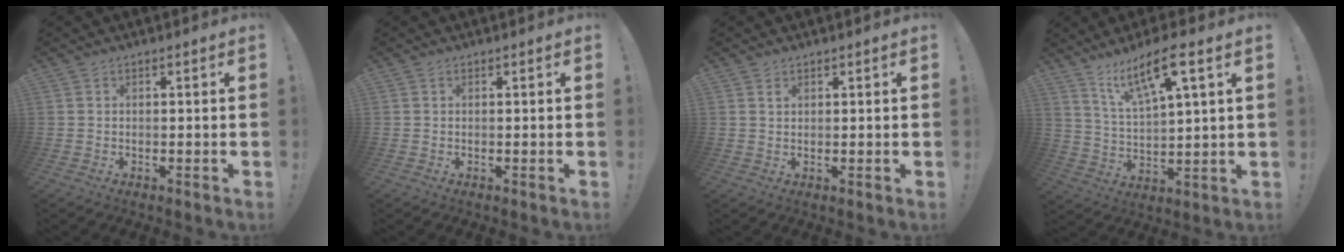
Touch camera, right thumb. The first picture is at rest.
{"total": 0.0}
{"total": 1.3, "force": [1.1, 0.6, 0.5], "torque": [-0.004, -0.003, 0.019]}
{"total": 12.7, "force": [8.0, 2.8, 9.6], "torque": [-0.165, -0.033, 0.130]}